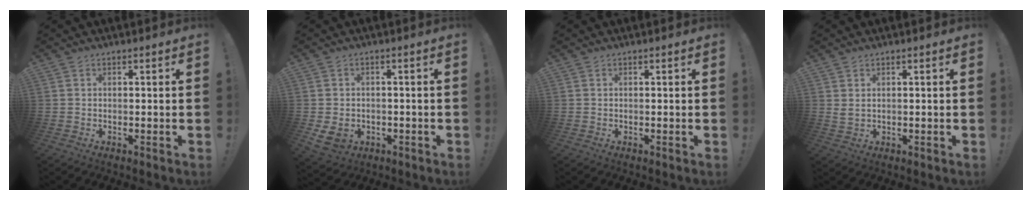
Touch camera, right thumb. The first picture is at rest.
{"total": 6.5, "force": [-1.7, 5.1, 3.7], "torque": [-0.071, 0.005, -0.026]}
{"total": 0.0}
{"total": 2.1, "force": [1.0, 1.0, 1.6], "torque": [-0.030, 0.000, 0.019]}